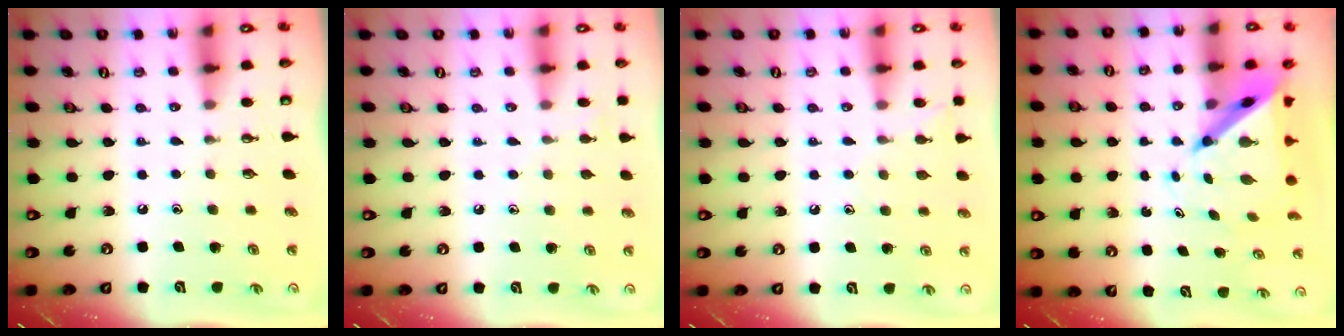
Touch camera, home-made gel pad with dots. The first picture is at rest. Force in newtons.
{"total": 4.9, "press": 4.8, "slide": 0.4}
{"total": 6.2, "press": 6.2, "slide": 0.7}
{"total": 8.1, "press": 8.1, "slide": 0.6}